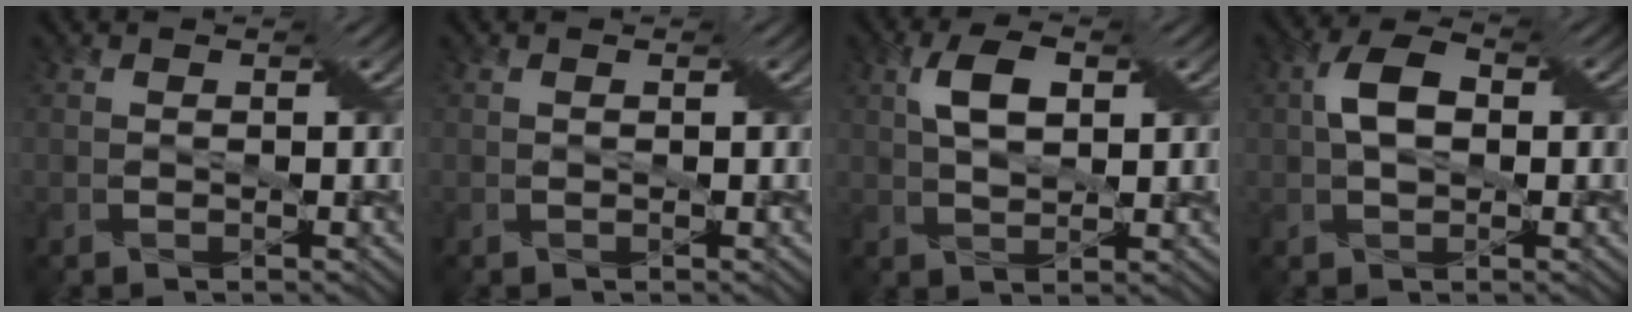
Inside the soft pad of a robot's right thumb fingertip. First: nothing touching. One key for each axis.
{"total": 0.0}
{"total": 4.8, "fx": 1.8, "fy": 2.2, "fz": 3.9, "tx": -0.075, "ty": 0.009, "tz": 0.032}
{"total": 5.4, "fx": 0.6, "fy": 3.1, "fz": 4.3, "tx": -0.087, "ty": 0.011, "tz": 0.003}